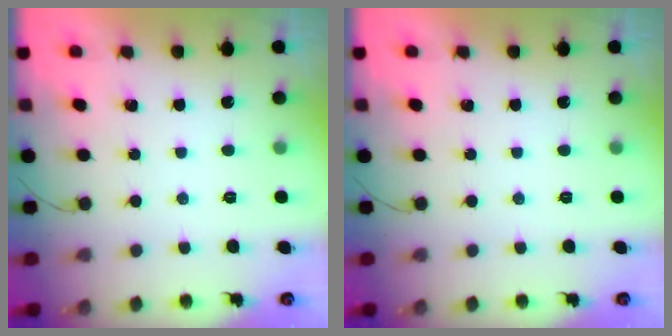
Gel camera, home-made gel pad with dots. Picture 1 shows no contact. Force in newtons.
{"total": 0.0}